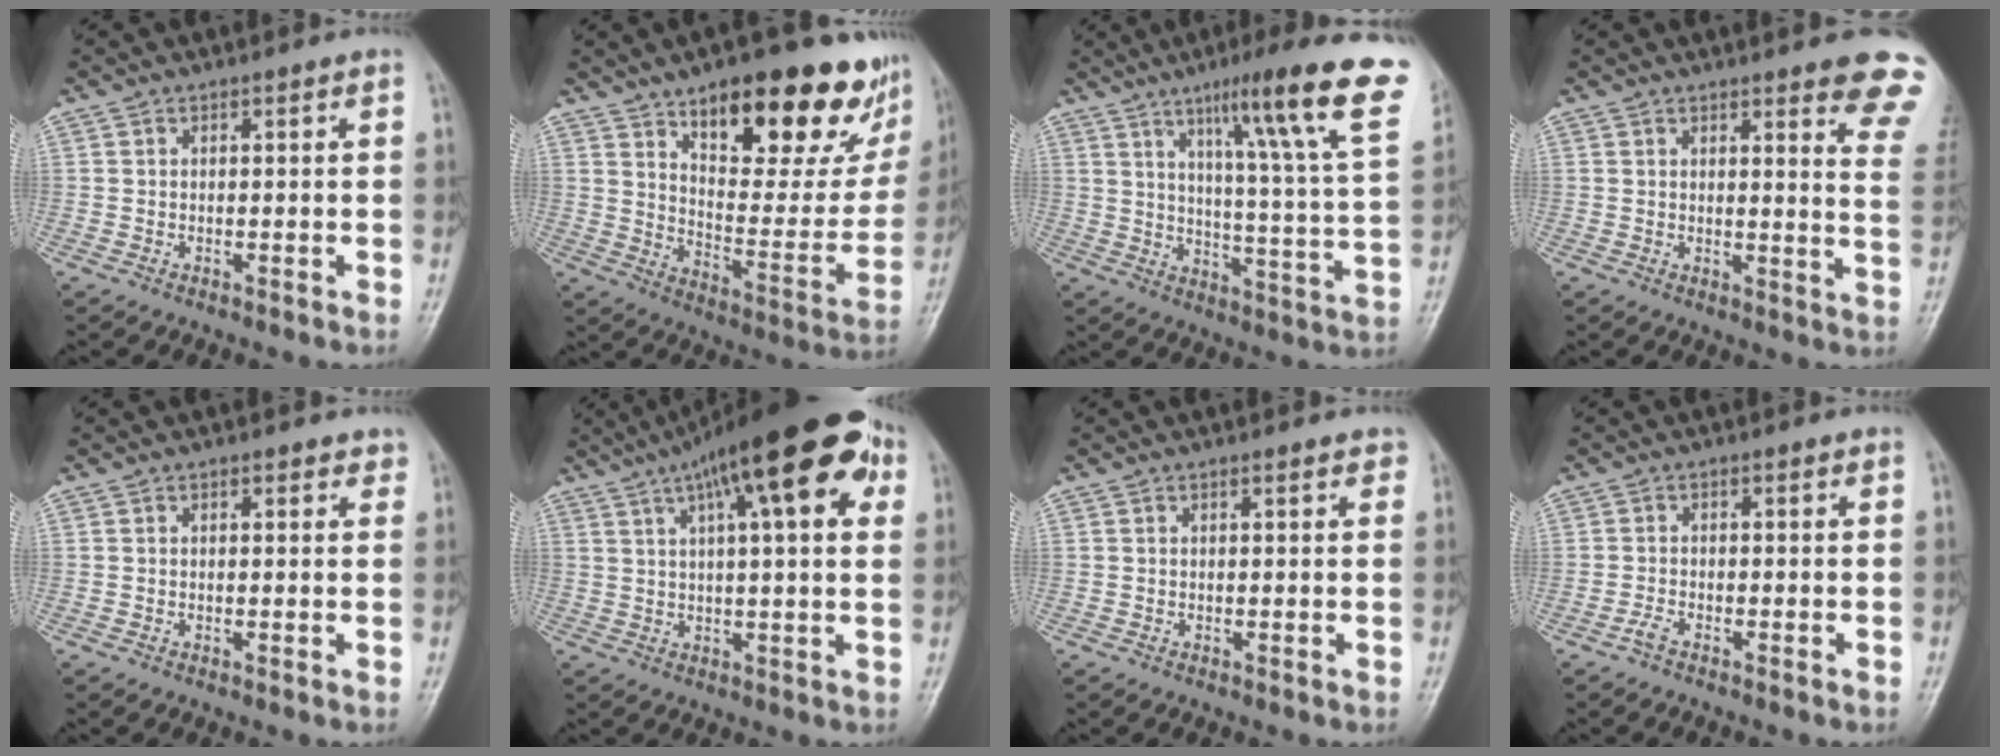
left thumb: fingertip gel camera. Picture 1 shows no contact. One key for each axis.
{"total": 27.8, "fx": 16.6, "fy": 10.6, "fz": 19.6, "tx": -0.226, "ty": -0.065, "tz": 0.245}
{"total": 23.5, "fx": 12.4, "fy": 2.4, "fz": 19.8, "tx": -0.261, "ty": -0.038, "tz": 0.169}
{"total": 11.6, "fx": 8.7, "fy": 2.2, "fz": 7.4, "tx": -0.054, "ty": -0.048, "tz": 0.078}
{"total": 1.6, "fx": 1.1, "fy": 0.9, "fz": 0.7, "tx": 0.005, "ty": -0.004, "tz": 0.008}
{"total": 21.8, "fx": 9.6, "fy": 6.6, "fz": 18.5, "tx": -0.267, "ty": 0.021, "tz": 0.138}
{"total": 1.4, "fx": 1.0, "fy": 0.5, "fz": 0.9, "tx": -0.005, "ty": 0.000, "tz": 0.009}
{"total": 1.3, "fx": -1.0, "fy": 0.3, "fz": 0.8, "tx": -0.021, "ty": 0.001, "tz": -0.023}